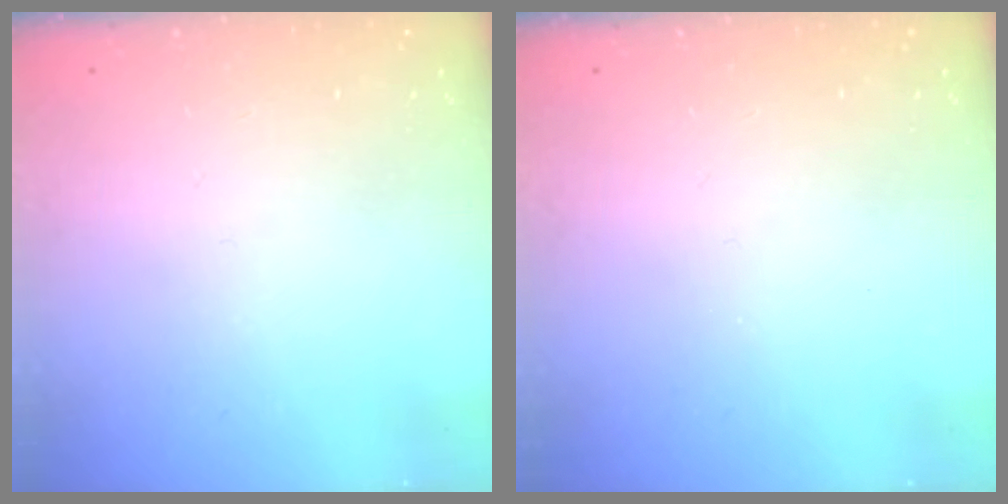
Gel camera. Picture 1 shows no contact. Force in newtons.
{"total": 0.0}